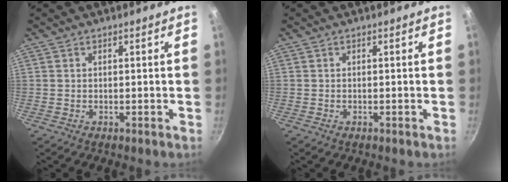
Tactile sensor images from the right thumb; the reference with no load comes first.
{"total": 0.0}